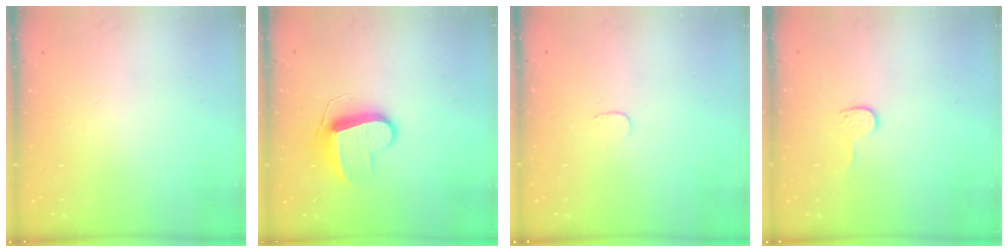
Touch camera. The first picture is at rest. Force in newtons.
{"total": 9.4, "press": 9.4, "slide": 0.2}
{"total": 3.0, "press": 3.0, "slide": 0.3}
{"total": 6.4, "press": 6.4, "slide": 0.5}